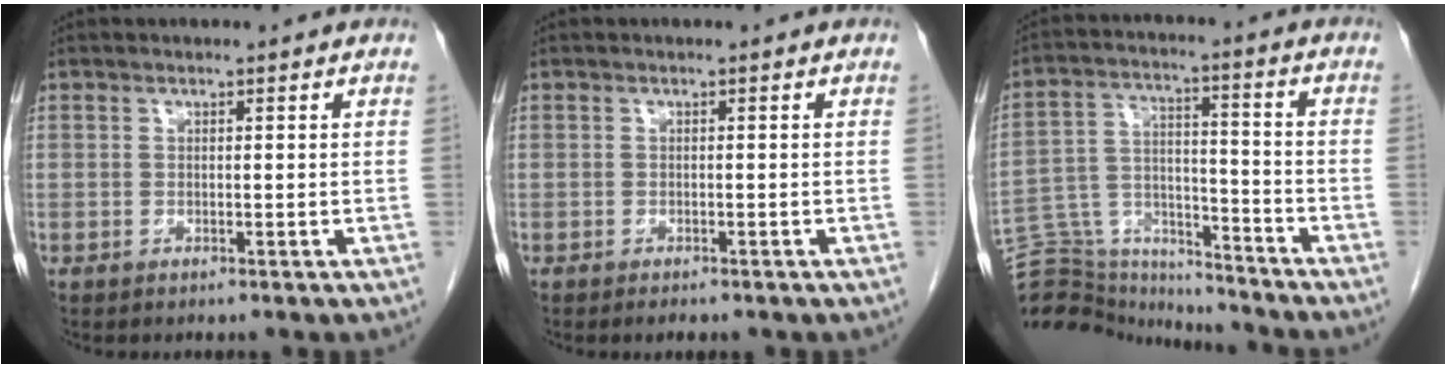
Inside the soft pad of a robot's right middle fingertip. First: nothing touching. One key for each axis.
{"total": 1.9, "fx": -1.4, "fy": 0.7, "fz": 1.0, "tx": -0.012, "ty": -0.003, "tz": -0.013}
{"total": 17.2, "fx": -16.6, "fy": 3.2, "fz": 3.1, "tx": -0.071, "ty": 0.035, "tz": -0.265}